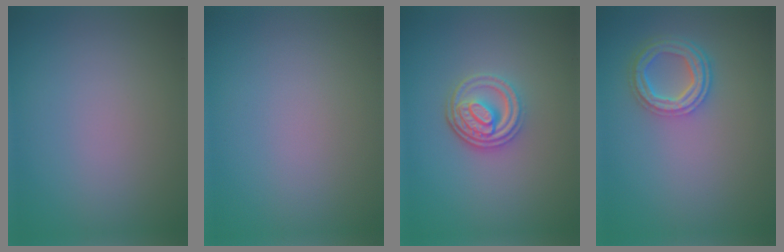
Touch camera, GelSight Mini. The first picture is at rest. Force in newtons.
{"total": 0.0}
{"total": 4.1, "press": 3.2, "slide": 2.5}
{"total": 4.3, "press": 3.3, "slide": 2.8}